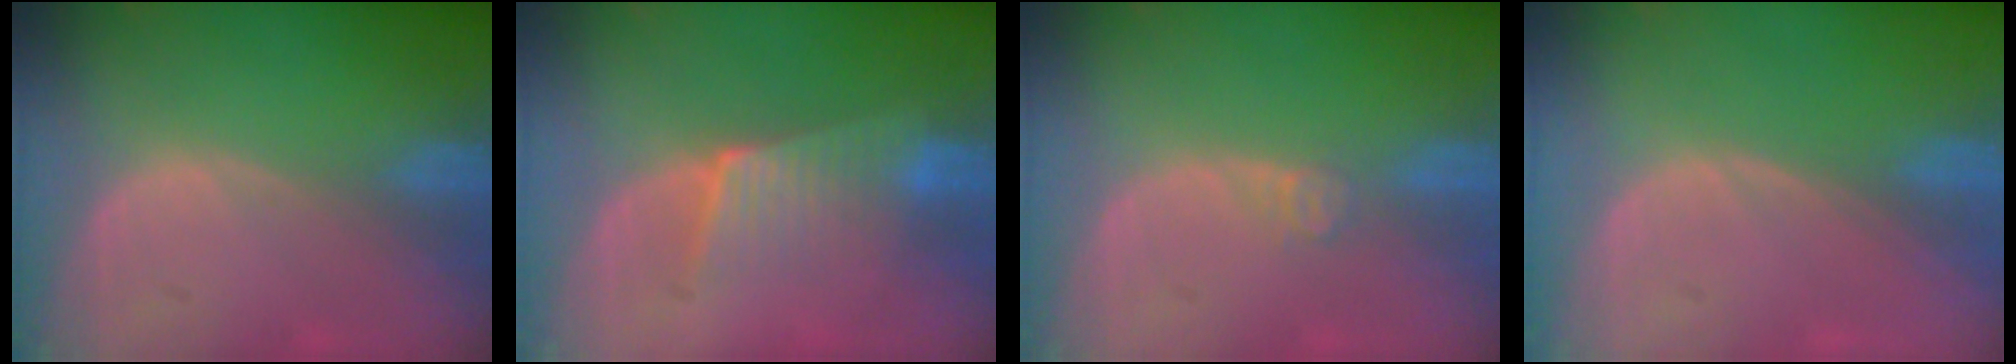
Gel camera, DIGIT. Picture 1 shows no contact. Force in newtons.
{"total": 6.4, "press": 5.7, "slide": 3.0}
{"total": 2.0, "press": 1.6, "slide": 1.1}
{"total": 0.0}